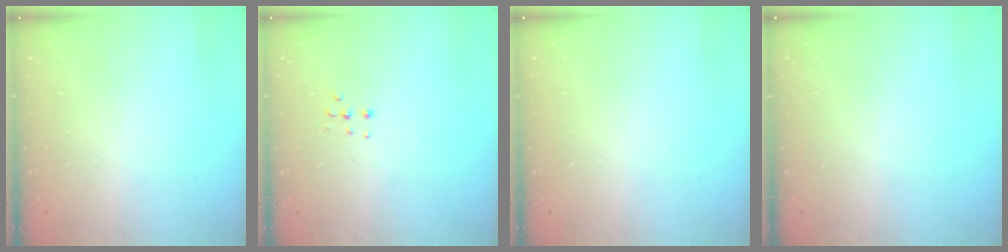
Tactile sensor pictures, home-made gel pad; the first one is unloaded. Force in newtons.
{"total": 3.4, "press": 3.3, "slide": 0.8}
{"total": 0.0}
{"total": 0.0}